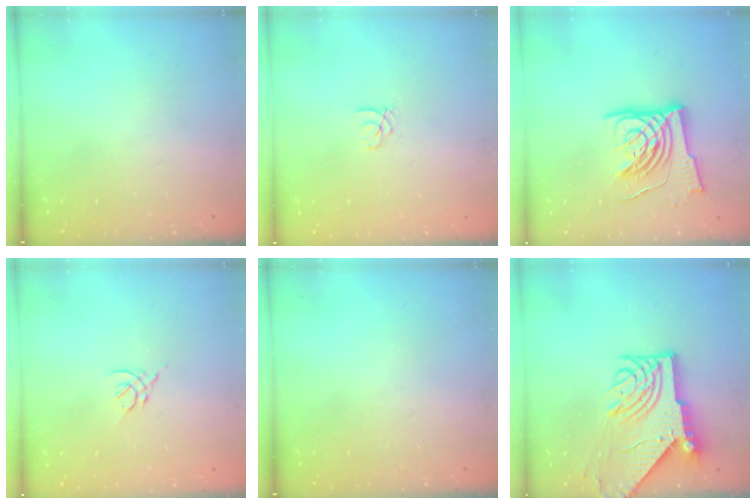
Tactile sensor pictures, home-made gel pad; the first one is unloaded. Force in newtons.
{"total": 1.0, "press": 1.0, "slide": 0.1}
{"total": 12.4, "press": 12.2, "slide": 2.0}
{"total": 3.1, "press": 3.0, "slide": 0.8}
{"total": 0.0}
{"total": 14.3, "press": 14.2, "slide": 1.7}